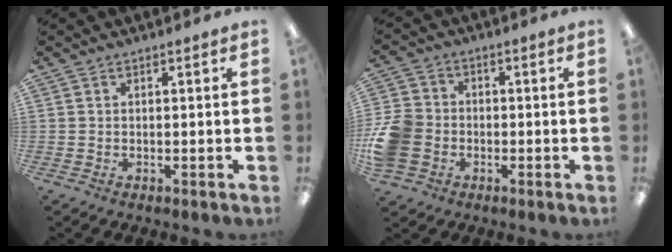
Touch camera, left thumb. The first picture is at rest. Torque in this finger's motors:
{"motor_torque": [-0.81, 1.27, 0.53, -0.32, 0.30]}